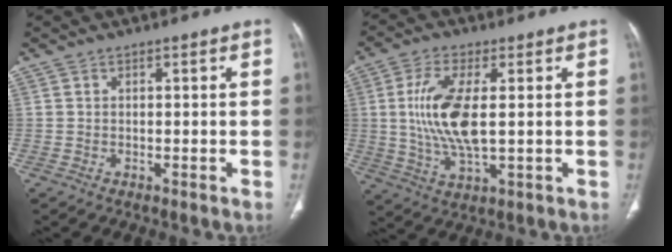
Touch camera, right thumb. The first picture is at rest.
{"total": 11.9, "force": [1.2, 4.5, 11.0], "torque": [-0.238, -0.010, 0.027]}